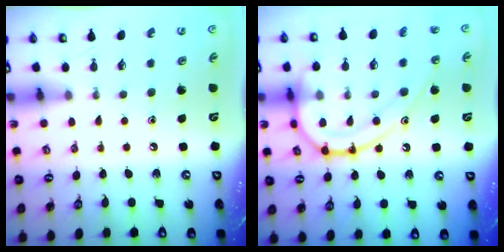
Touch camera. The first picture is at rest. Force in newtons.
{"total": 17.5, "press": 17.4, "slide": 1.8}